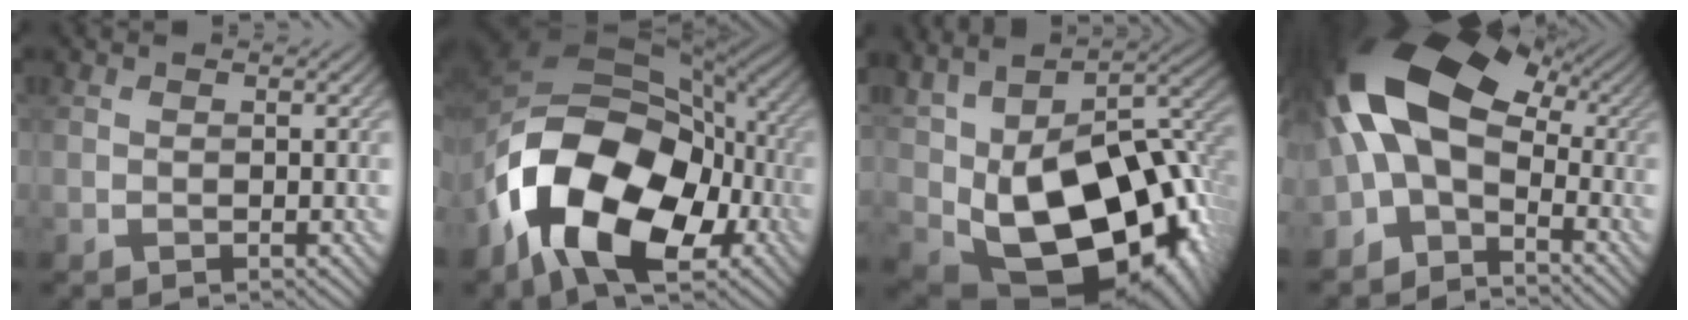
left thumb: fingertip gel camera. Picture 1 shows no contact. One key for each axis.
{"total": 17.8, "fx": -7.4, "fy": 10.9, "fz": 11.9, "tx": -0.220, "ty": -0.017, "tz": -0.143}
{"total": 20.9, "fx": -3.0, "fy": 12.0, "fz": 16.9, "tx": -0.295, "ty": -0.043, "tz": 0.002}
{"total": 14.8, "fx": -1.4, "fy": 8.5, "fz": 12.1, "tx": -0.237, "ty": 0.006, "tz": -0.042}